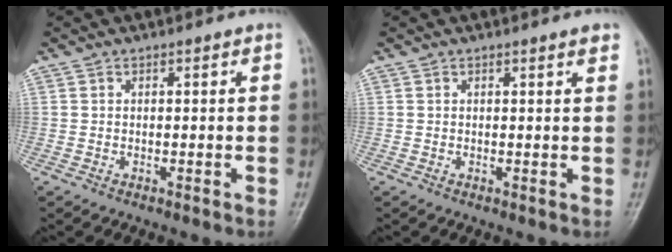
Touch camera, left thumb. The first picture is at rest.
{"total": 1.4, "force": [1.0, 0.1, 0.9], "torque": [-0.009, -0.003, 0.011]}